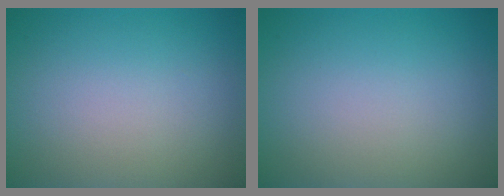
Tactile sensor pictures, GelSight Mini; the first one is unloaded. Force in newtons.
{"total": 0.0}